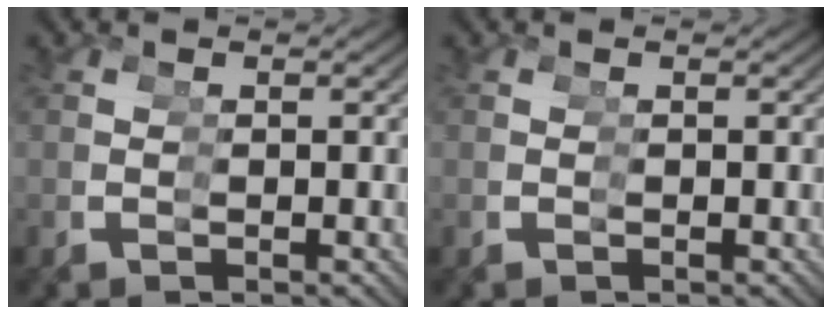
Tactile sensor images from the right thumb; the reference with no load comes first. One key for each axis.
{"total": 0.0}